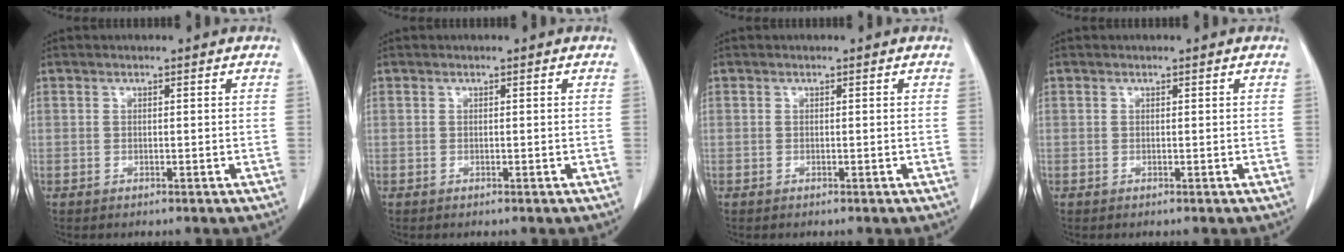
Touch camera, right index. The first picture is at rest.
{"total": 0.0}
{"total": 0.0}
{"total": 0.0}